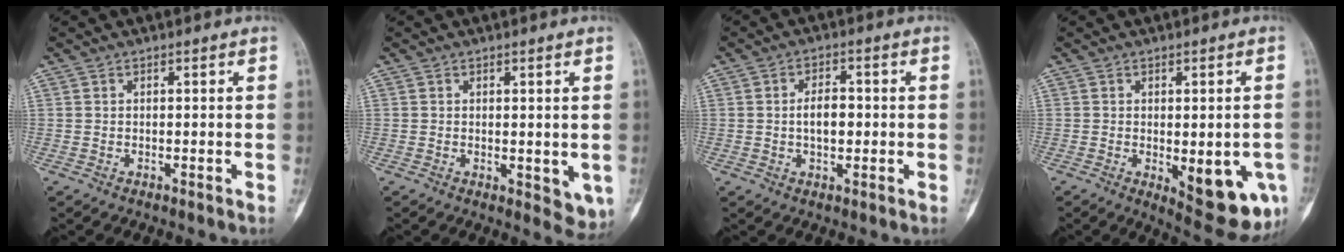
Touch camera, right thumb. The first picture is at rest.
{"total": 4.7, "force": [-0.4, 2.2, 4.1], "torque": [-0.036, -0.013, -0.001]}
{"total": 5.0, "force": [-0.2, 2.8, 4.1], "torque": [-0.058, 0.007, -0.006]}
{"total": 12.4, "force": [-3.4, 4.6, 11.0], "torque": [-0.118, -0.010, -0.030]}